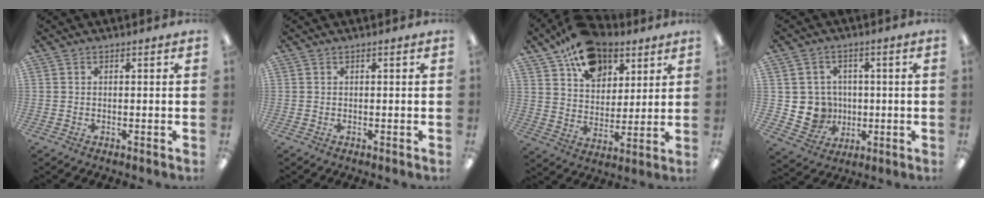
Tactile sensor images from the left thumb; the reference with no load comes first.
{"total": 0.0}
{"total": 15.2, "force": [9.8, 9.8, 6.3], "torque": [-0.104, -0.051, 0.184]}
{"total": 7.3, "force": [0.0, 7.3, 1.1], "torque": [-0.033, 0.007, 0.011]}